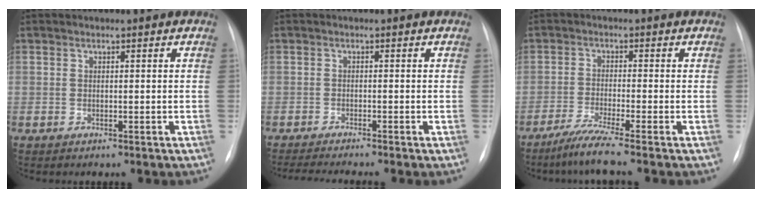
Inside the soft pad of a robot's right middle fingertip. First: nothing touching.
{"total": 5.5, "force": [-4.8, -0.8, 2.6], "torque": [-0.037, -0.015, -0.077]}
{"total": 5.1, "force": [-3.9, -1.4, 3.0], "torque": [-0.061, -0.023, -0.078]}